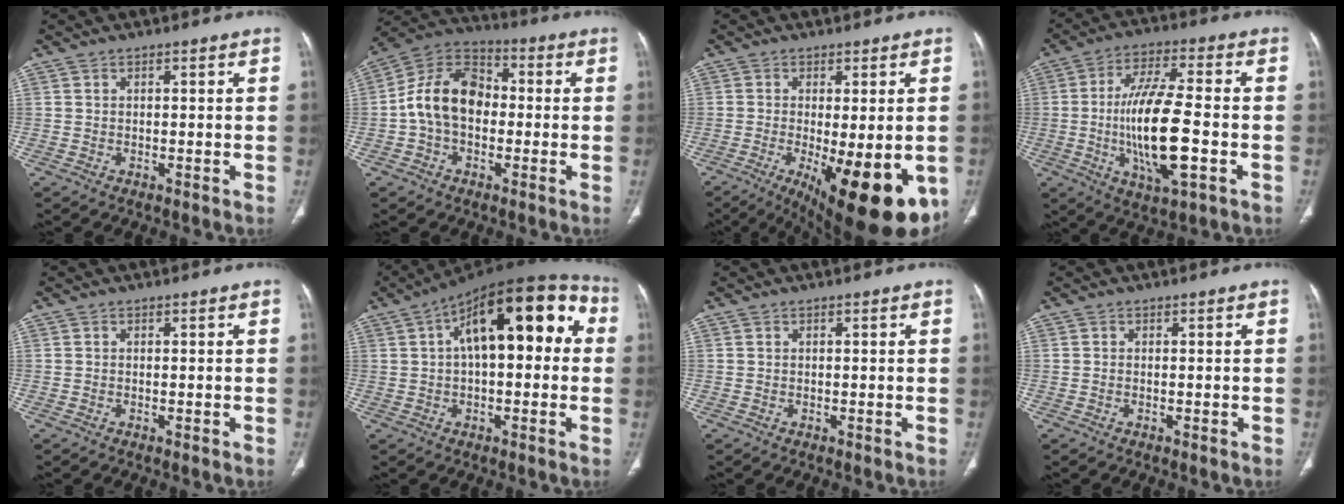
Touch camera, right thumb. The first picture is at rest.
{"total": 13.1, "force": [-0.9, 9.3, 9.3], "torque": [-0.153, 0.037, -0.030]}
{"total": 19.4, "force": [-6.7, 6.7, 16.9], "torque": [-0.193, -0.028, -0.078]}
{"total": 16.7, "force": [-2.8, 5.2, 15.6], "torque": [-0.295, 0.008, -0.049]}
{"total": 0.0}
{"total": 21.1, "force": [4.3, 9.7, 18.3], "torque": [-0.242, 0.049, 0.050]}
{"total": 0.0}
{"total": 0.0}